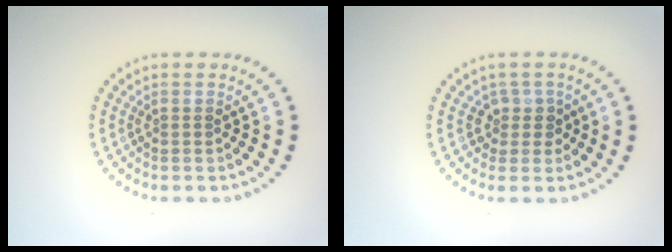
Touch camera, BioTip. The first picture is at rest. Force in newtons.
{"total": 1.8, "press": 1.4, "slide": 1.2}